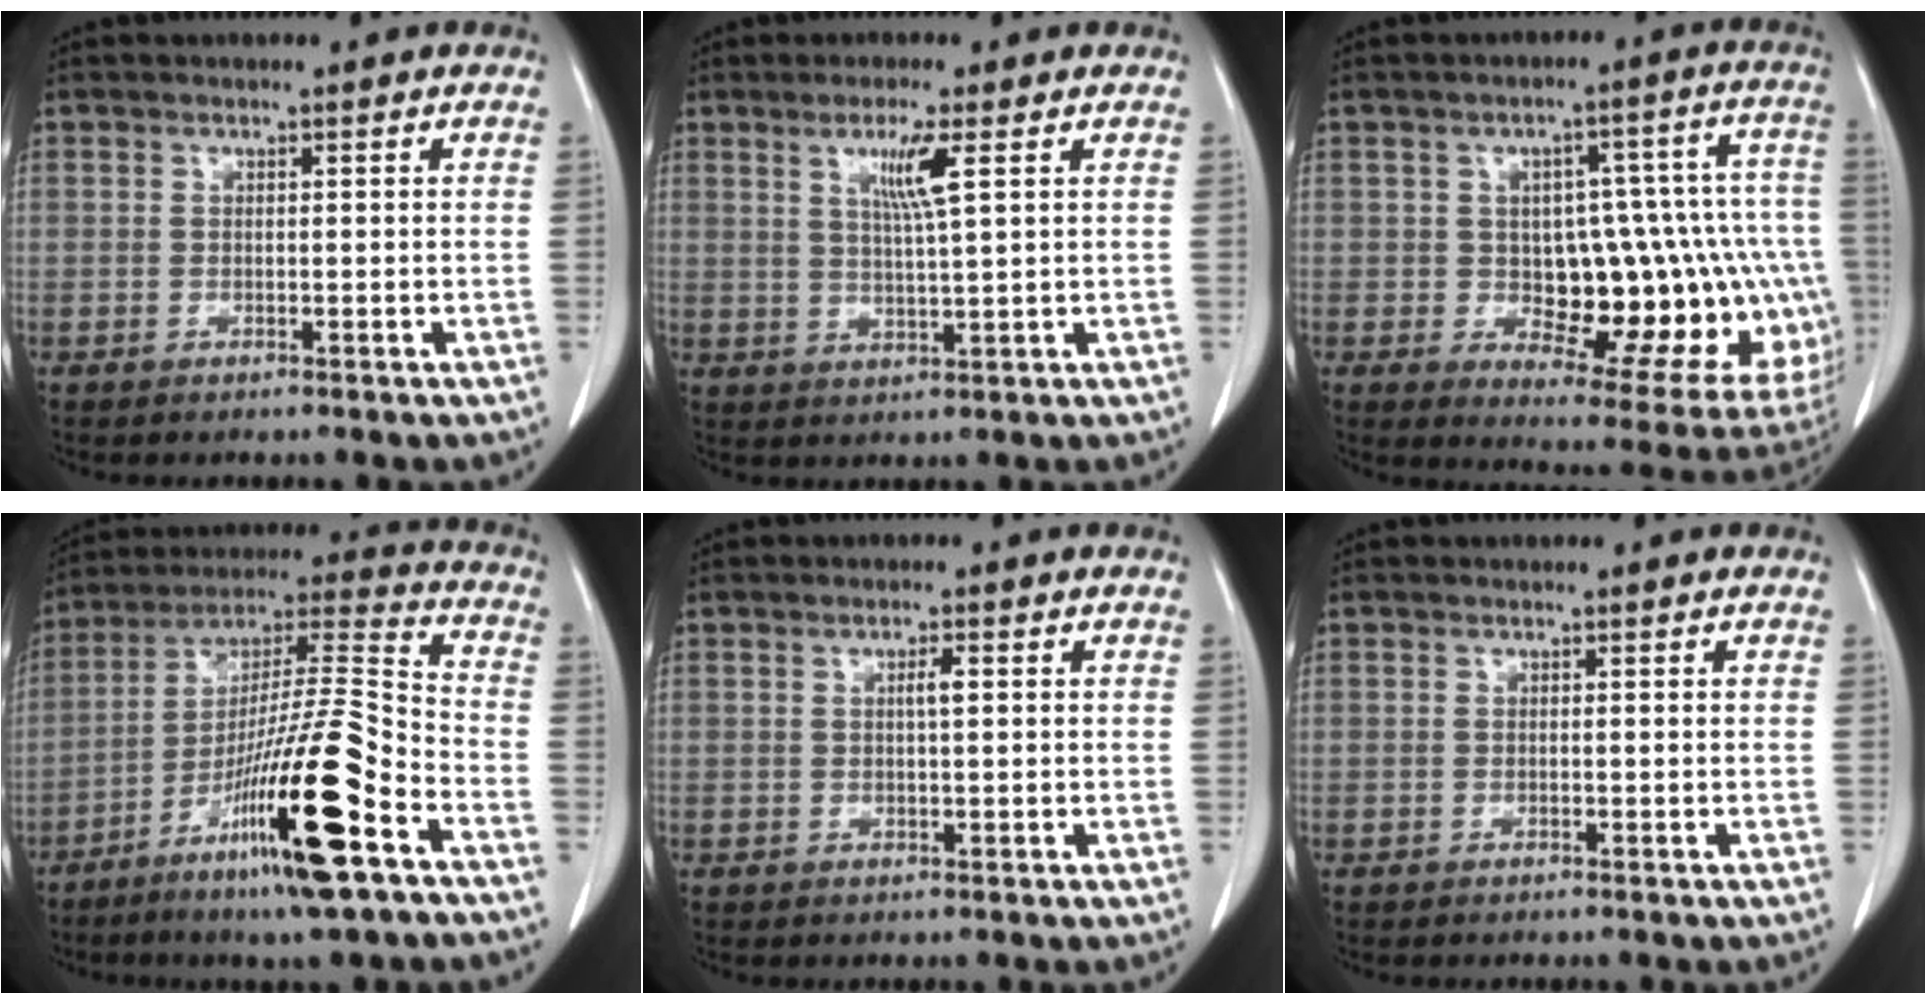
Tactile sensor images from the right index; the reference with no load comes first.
{"total": 5.4, "force": [2.3, -0.4, 4.9], "torque": [-0.088, -0.005, 0.041]}
{"total": 21.6, "force": [-2.7, 8.6, 19.7], "torque": [-0.157, 0.042, -0.004]}
{"total": 20.0, "force": [-9.5, 0.4, 17.5], "torque": [-0.321, -0.031, -0.171]}
{"total": 1.7, "force": [0.4, 0.2, 1.6], "torque": [-0.026, 0.003, 0.005]}
{"total": 0.0}